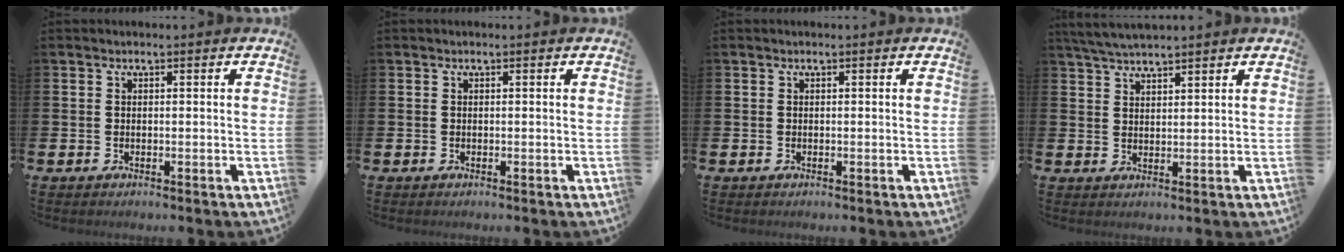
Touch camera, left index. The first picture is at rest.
{"total": 0.0}
{"total": 0.0}
{"total": 3.9, "force": [3.8, 0.3, 1.0], "torque": [-0.034, -0.009, 0.072]}